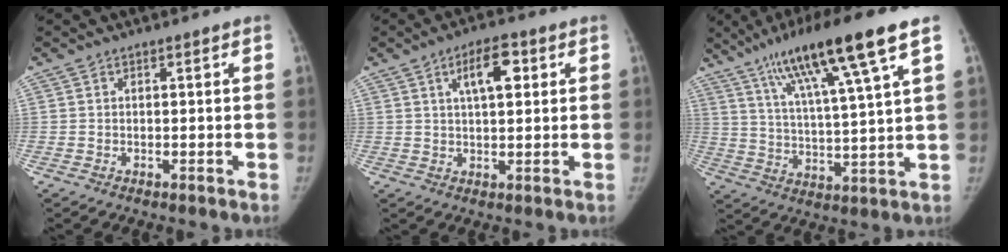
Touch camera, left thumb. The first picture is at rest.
{"total": 7.1, "force": [2.6, 3.0, 5.9], "torque": [-0.081, -0.001, 0.040]}
{"total": 17.2, "force": [9.8, 1.3, 14.1], "torque": [-0.239, -0.024, 0.166]}